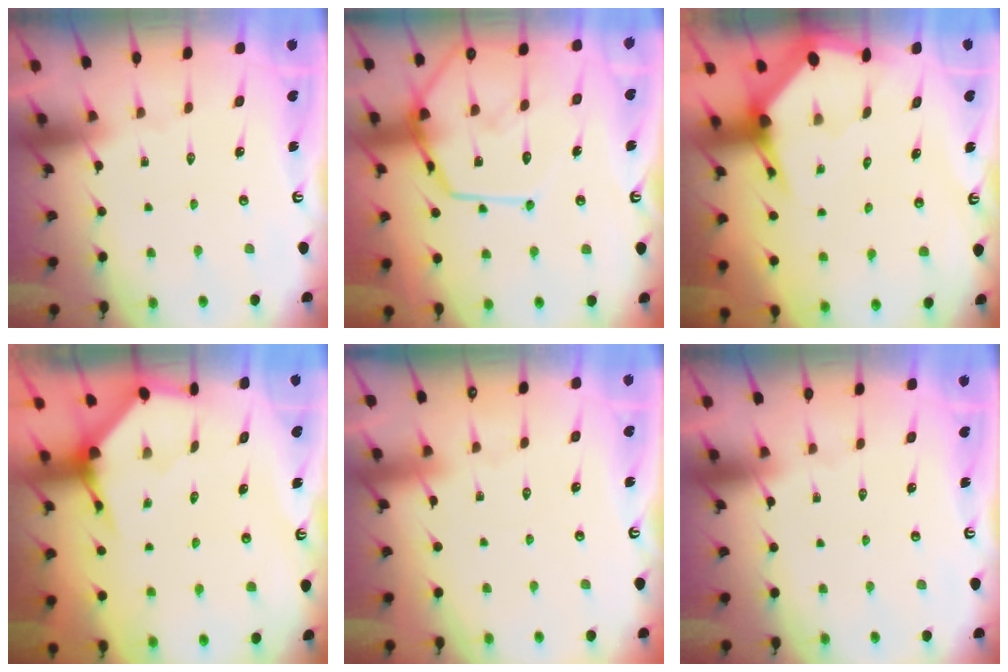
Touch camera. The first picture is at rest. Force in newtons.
{"total": 17.7, "press": 17.6, "slide": 1.6}
{"total": 4.4, "press": 4.4, "slide": 0.6}
{"total": 4.0, "press": 3.9, "slide": 0.4}
{"total": 1.1, "press": 1.1, "slide": 0.2}
{"total": 0.0}